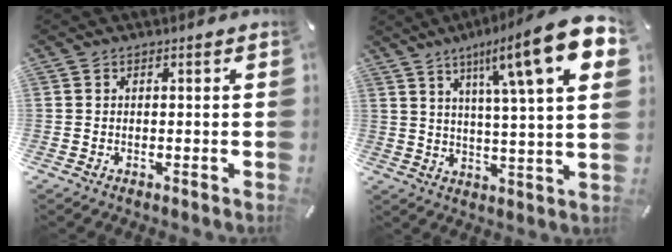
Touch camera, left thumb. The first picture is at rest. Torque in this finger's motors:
{"motor_torque": [2.50, 2.50, 1.42, -1.35, 0.51]}